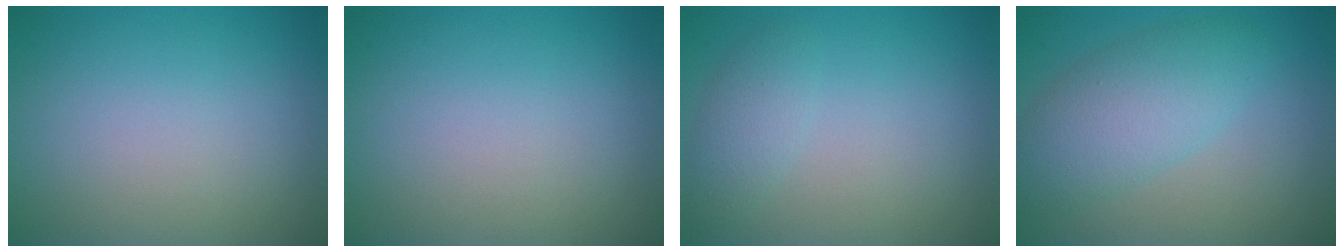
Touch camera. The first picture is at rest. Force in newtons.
{"total": 0.0}
{"total": 1.9, "press": 1.9, "slide": 0.1}
{"total": 5.0, "press": 5.0, "slide": 0.3}